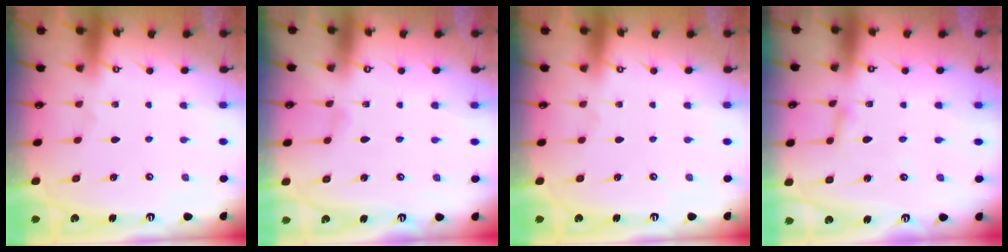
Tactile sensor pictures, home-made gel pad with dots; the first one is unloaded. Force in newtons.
{"total": 1.9, "press": 1.9, "slide": 0.2}
{"total": 0.0}
{"total": 2.1, "press": 2.1, "slide": 0.1}